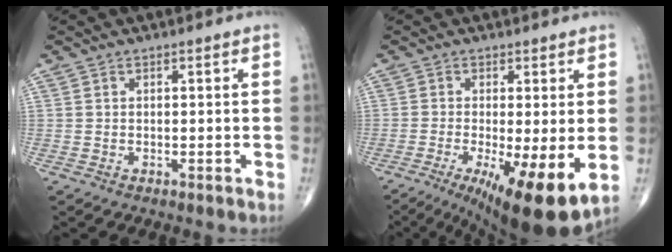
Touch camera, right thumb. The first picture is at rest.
{"total": 13.1, "force": [-3.7, 3.1, 12.2], "torque": [-0.180, -0.024, -0.049]}